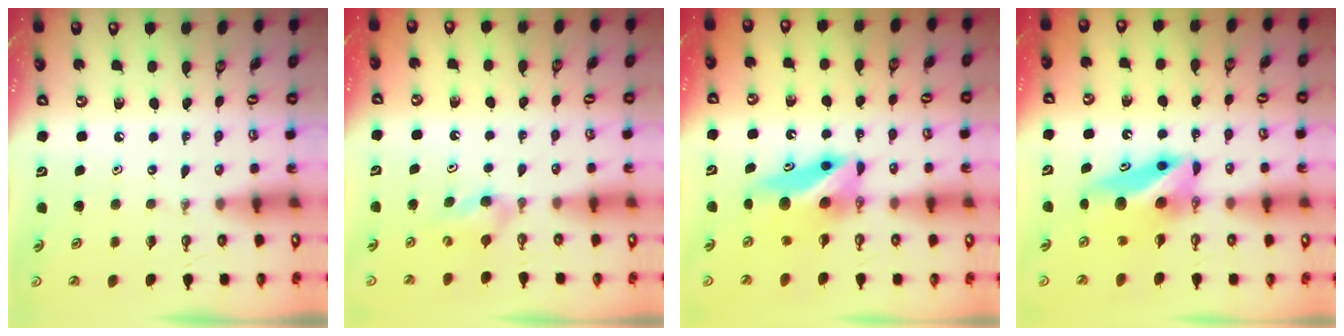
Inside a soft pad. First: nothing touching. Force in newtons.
{"total": 4.1, "press": 3.9, "slide": 1.2}
{"total": 10.7, "press": 7.0, "slide": 8.1}
{"total": 10.3, "press": 6.9, "slide": 7.7}